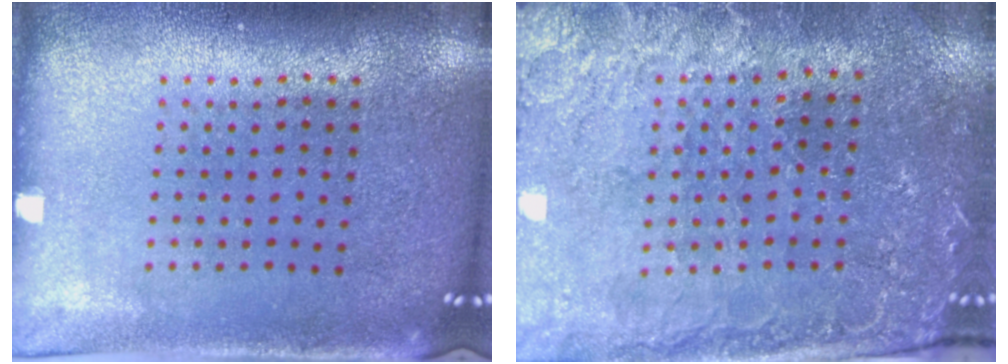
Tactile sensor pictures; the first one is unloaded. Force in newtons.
{"total": 1.0, "press": 0.9, "slide": 0.3}